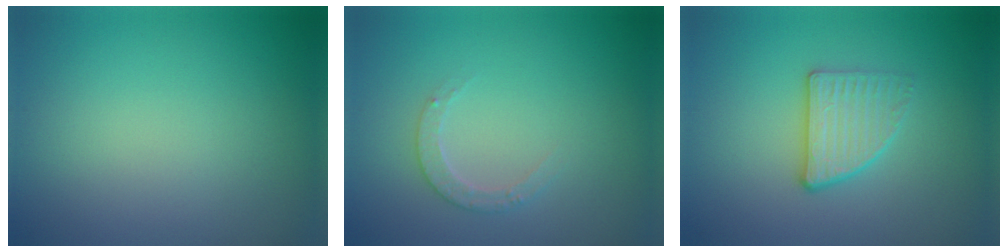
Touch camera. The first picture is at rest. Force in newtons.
{"total": 1.8, "press": 1.8, "slide": 0.4}
{"total": 2.7, "press": 2.4, "slide": 1.1}